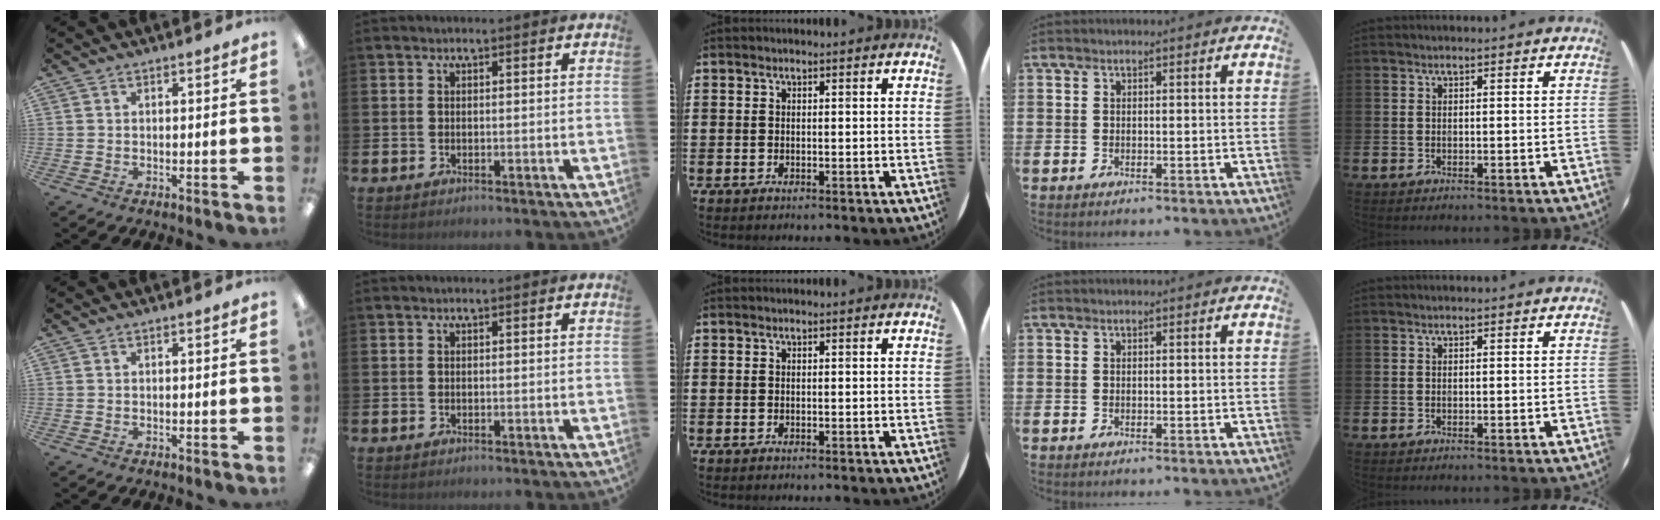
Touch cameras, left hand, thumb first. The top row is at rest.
{}